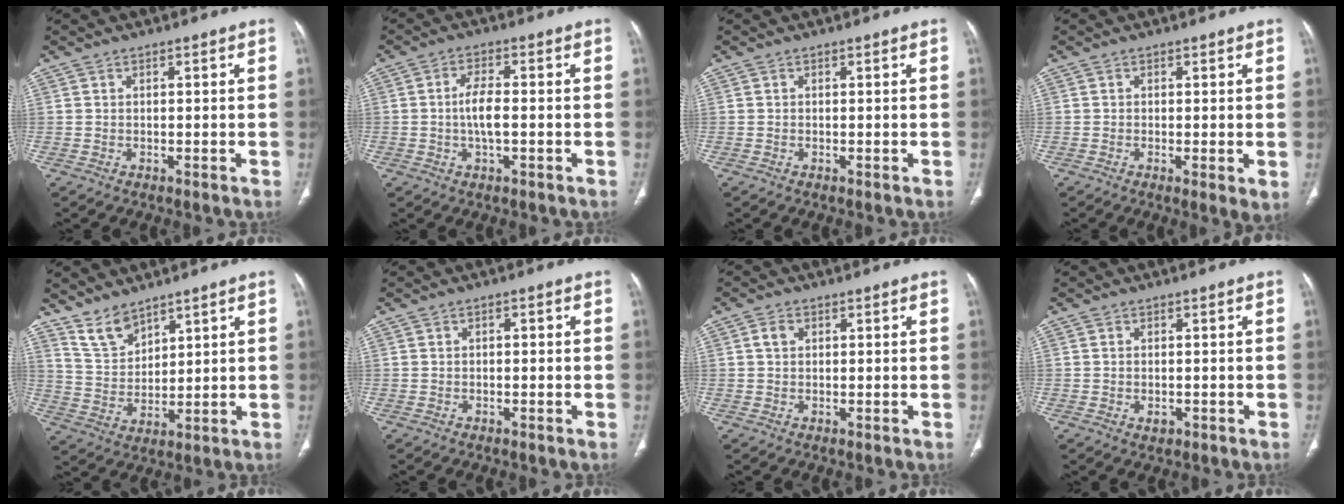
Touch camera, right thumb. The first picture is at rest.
{"total": 5.0, "force": [-0.6, 2.0, 4.6], "torque": [-0.093, 0.007, -0.014]}
{"total": 0.0}
{"total": 1.6, "force": [-0.2, 0.3, 1.5], "torque": [-0.034, -0.008, -0.005]}
{"total": 6.8, "force": [5.7, 2.8, 2.3], "torque": [-0.035, -0.036, 0.128]}
{"total": 0.8, "force": [0.0, 0.5, 0.7], "torque": [-0.008, 0.002, -0.001]}
{"total": 2.0, "force": [0.6, 1.5, 1.2], "torque": [-0.022, 0.005, 0.010]}
{"total": 1.6, "force": [-0.5, 1.1, 1.0], "torque": [-0.014, -0.001, -0.004]}